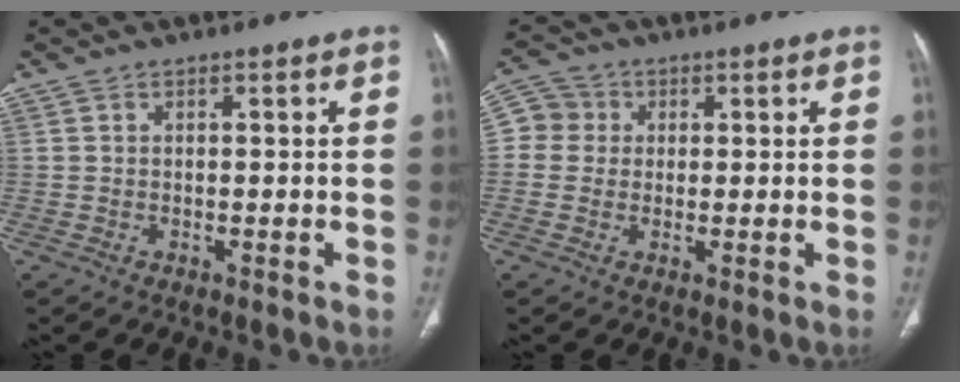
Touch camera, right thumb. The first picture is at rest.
{"total": 5.9, "force": [0.8, 5.6, 1.4], "torque": [-0.007, 0.011, 0.010]}